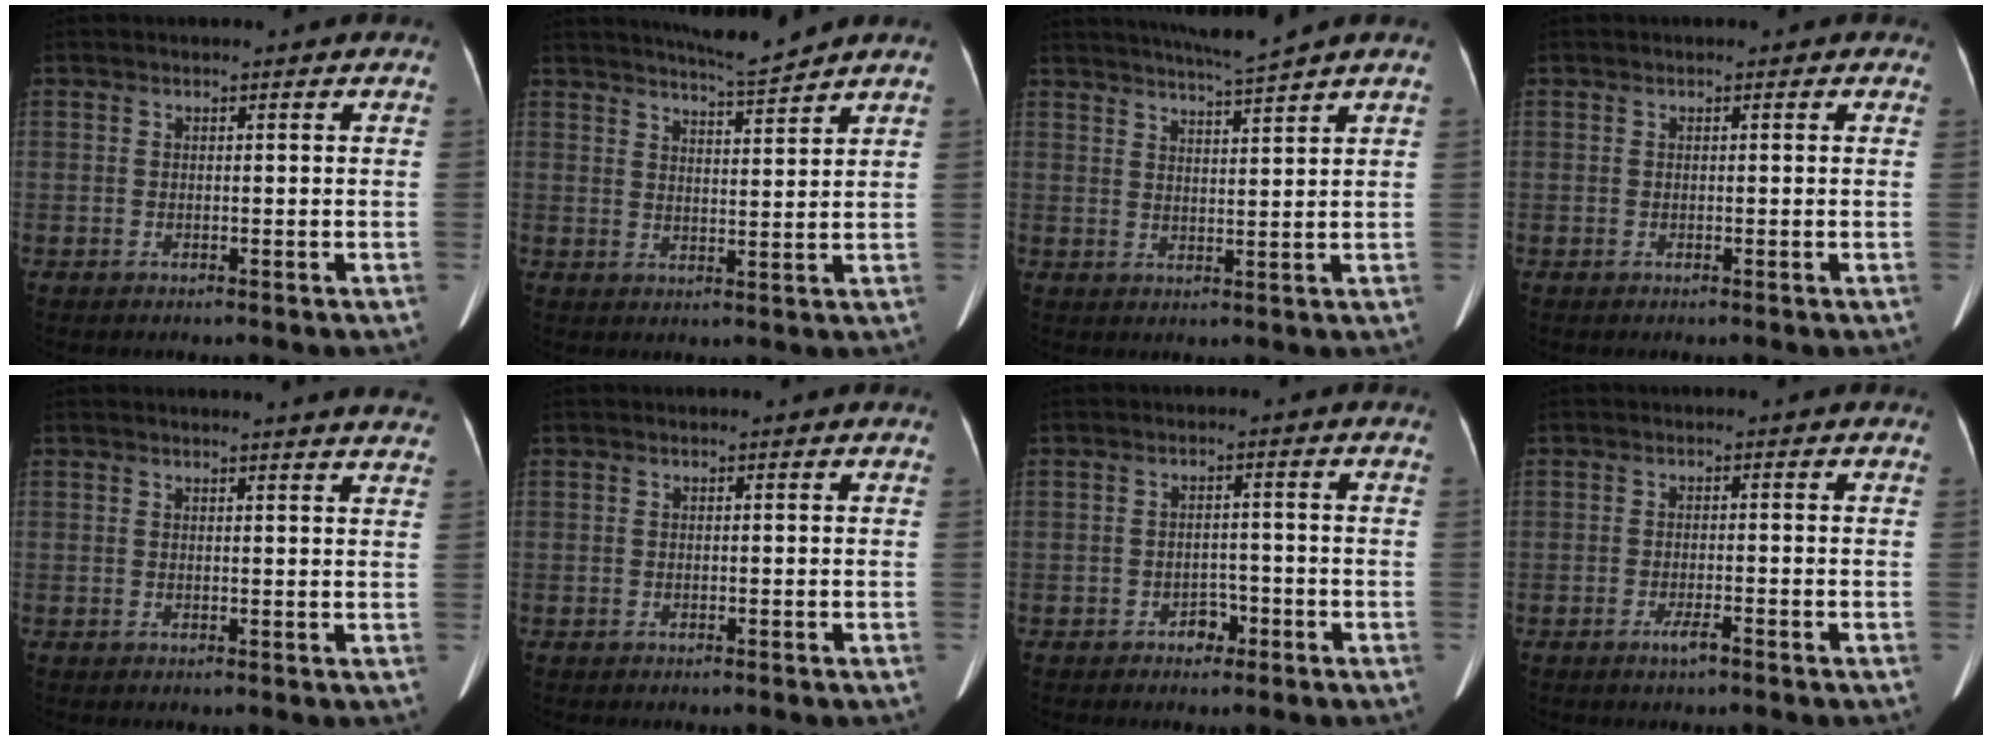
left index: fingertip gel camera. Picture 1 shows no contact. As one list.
[{"total": 6.1, "force": [5.8, -1.1, 1.8], "torque": [-0.038, -0.008, 0.094]}, {"total": 6.2, "force": [5.5, -1.7, 2.3], "torque": [-0.040, -0.005, 0.091]}, {"total": 0.0}, {"total": 11.8, "force": [11.4, 0.3, 3.1], "torque": [-0.027, -0.027, 0.107]}, {"total": 0.0}, {"total": 2.5, "force": [-1.5, 1.6, 1.1], "torque": [-0.013, 0.006, -0.020]}, {"total": 2.0, "force": [-1.4, 0.2, 1.5], "torque": [-0.030, -0.003, -0.024]}]